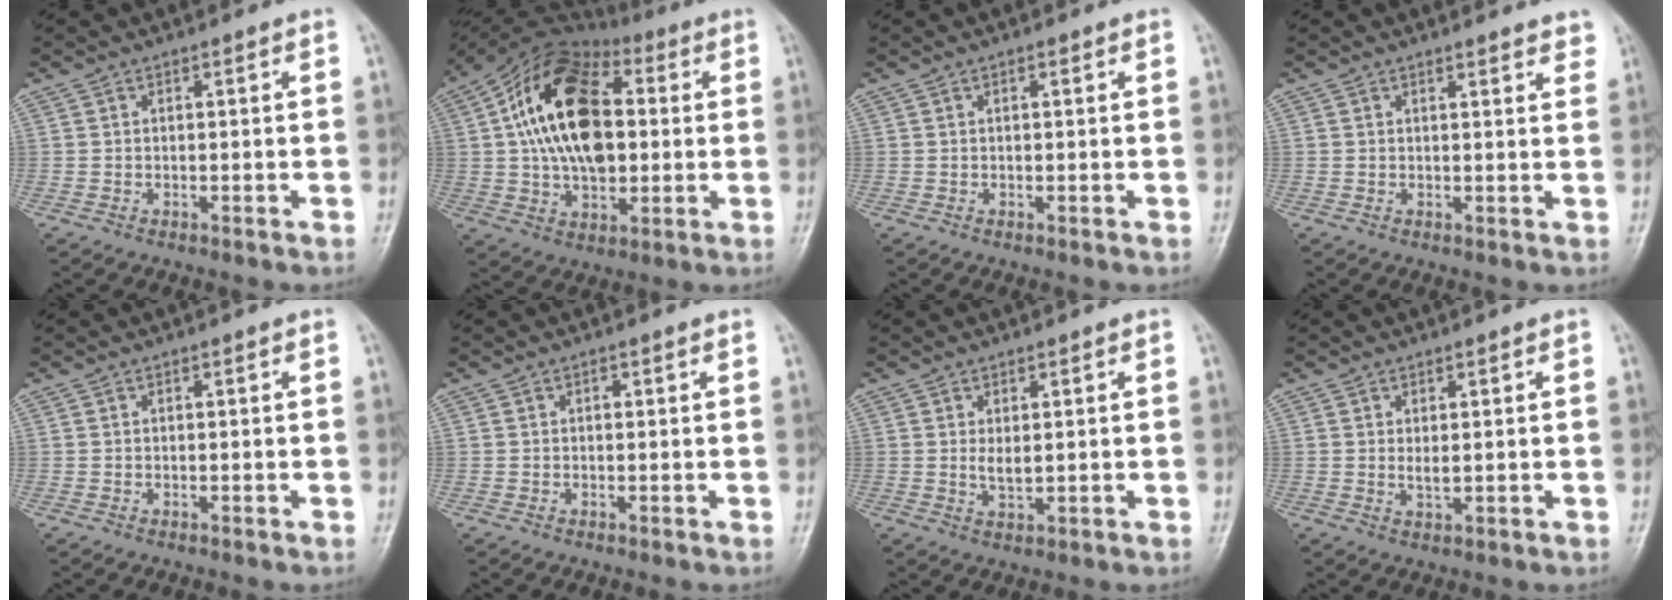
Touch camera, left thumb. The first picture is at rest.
{"total": 20.8, "force": [2.7, 12.5, 16.4], "torque": [-0.277, 0.018, 0.043]}
{"total": 0.8, "force": [0.3, 0.3, 0.7], "torque": [-0.010, 0.001, 0.004]}
{"total": 3.2, "force": [2.9, 0.9, 1.2], "torque": [0.004, -0.011, 0.026]}
{"total": 0.0}
{"total": 0.6, "force": [0.2, 0.4, 0.4], "torque": [-0.003, 0.001, 0.001]}
{"total": 2.7, "force": [0.5, 1.2, 2.3], "torque": [-0.037, -0.008, 0.012]}
{"total": 2.1, "force": [0.4, 0.9, 1.9], "torque": [-0.030, -0.005, 0.008]}